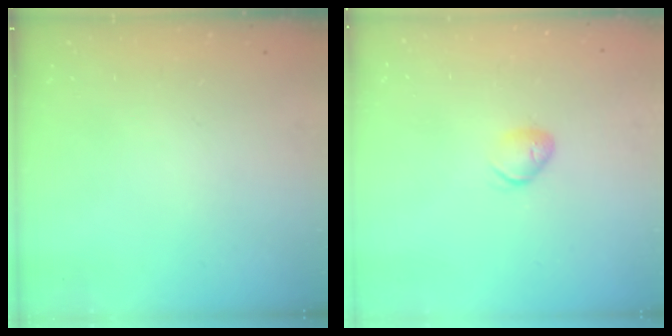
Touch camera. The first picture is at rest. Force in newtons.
{"total": 5.6, "press": 5.6, "slide": 1.0}